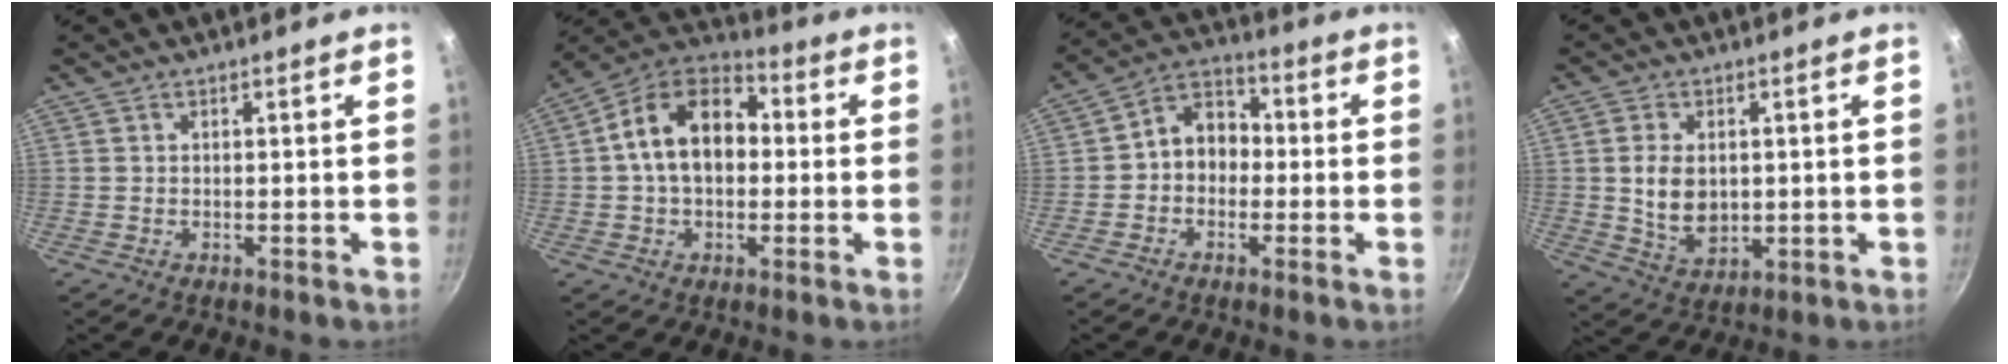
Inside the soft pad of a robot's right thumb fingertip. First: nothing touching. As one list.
[{"total": 15.5, "force": [1.1, 10.6, 11.3], "torque": [-0.157, 0.035, -0.004]}, {"total": 8.3, "force": [-0.7, 6.6, 4.9], "torque": [-0.039, 0.033, -0.033]}, {"total": 8.2, "force": [0.7, 5.6, 6.0], "torque": [-0.099, -0.012, 0.023]}]